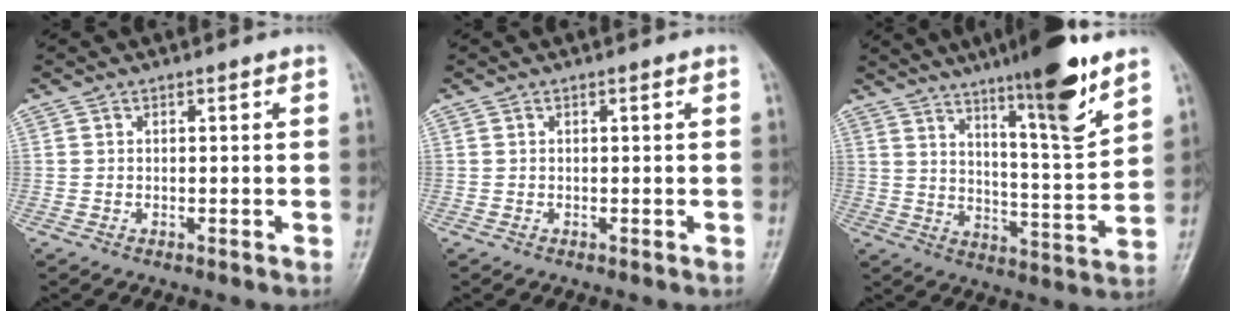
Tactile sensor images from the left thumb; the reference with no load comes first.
{"total": 0.0}
{"total": 16.1, "force": [10.5, 1.9, 12.1], "torque": [-0.171, -0.065, 0.167]}